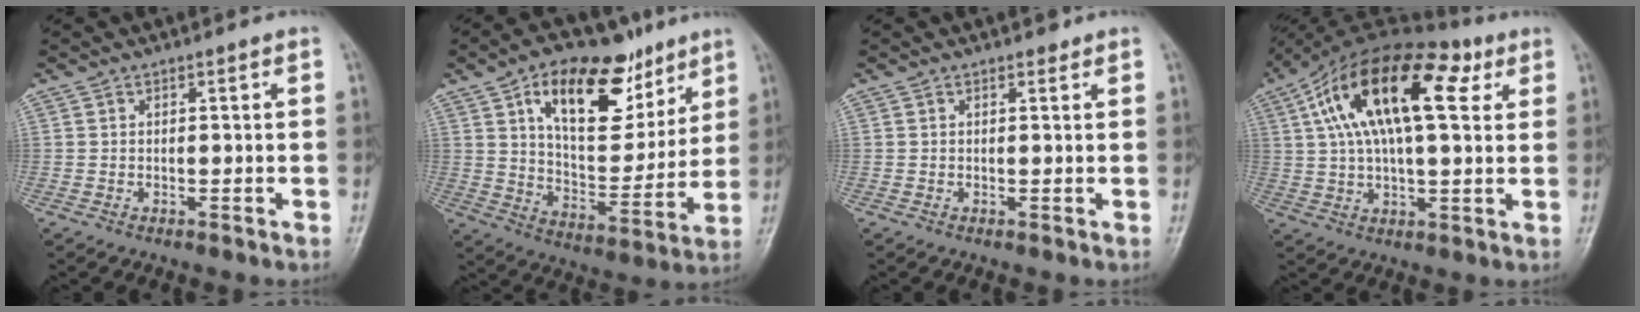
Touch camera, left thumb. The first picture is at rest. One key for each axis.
{"total": 21.4, "fx": 10.9, "fy": 11.2, "fz": 14.6, "tx": -0.174, "ty": -0.039, "tz": 0.181}
{"total": 0.8, "fx": 0.6, "fy": 0.5, "fz": 0.2, "tx": 0.004, "ty": -0.001, "tz": 0.003}
{"total": 21.0, "fx": 7.2, "fy": 9.6, "fz": 17.3, "tx": -0.292, "ty": 0.030, "tz": 0.115}